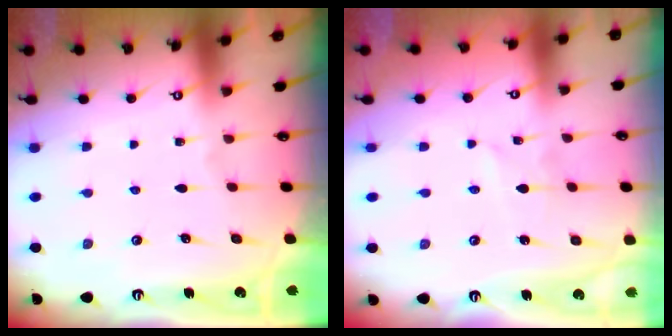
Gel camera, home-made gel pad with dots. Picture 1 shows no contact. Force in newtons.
{"total": 1.4, "press": 1.4, "slide": 0.1}